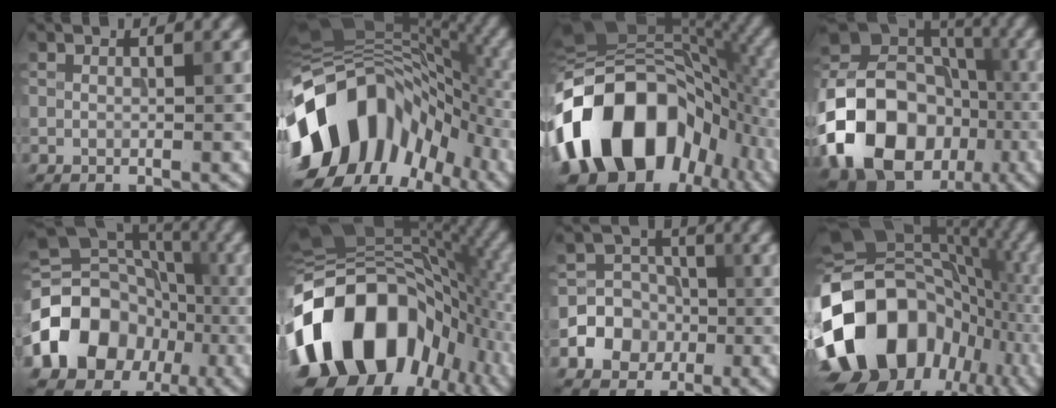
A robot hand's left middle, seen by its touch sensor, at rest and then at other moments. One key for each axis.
{"total": 17.6, "fx": -5.7, "fy": 12.2, "fz": 11.3, "tx": -0.200, "ty": 0.005, "tz": -0.104}
{"total": 16.6, "fx": -5.6, "fy": 11.5, "fz": 10.6, "tx": -0.176, "ty": 0.007, "tz": -0.106}
{"total": 18.5, "fx": -6.6, "fy": 14.3, "fz": 9.7, "tx": -0.195, "ty": -0.003, "tz": -0.128}
{"total": 12.5, "fx": -4.0, "fy": 10.2, "fz": 6.1, "tx": -0.128, "ty": -0.001, "tz": -0.084}
{"total": 18.2, "fx": -5.6, "fy": 12.5, "fz": 11.9, "tx": -0.215, "ty": 0.001, "tz": -0.106}
{"total": 5.0, "fx": -1.5, "fy": 4.5, "fz": 1.6, "tx": 0.001, "ty": 0.001, "tz": -0.052}
{"total": 18.4, "fx": -5.0, "fy": 13.3, "fz": 11.7, "tx": -0.221, "ty": 0.007, "tz": -0.097}